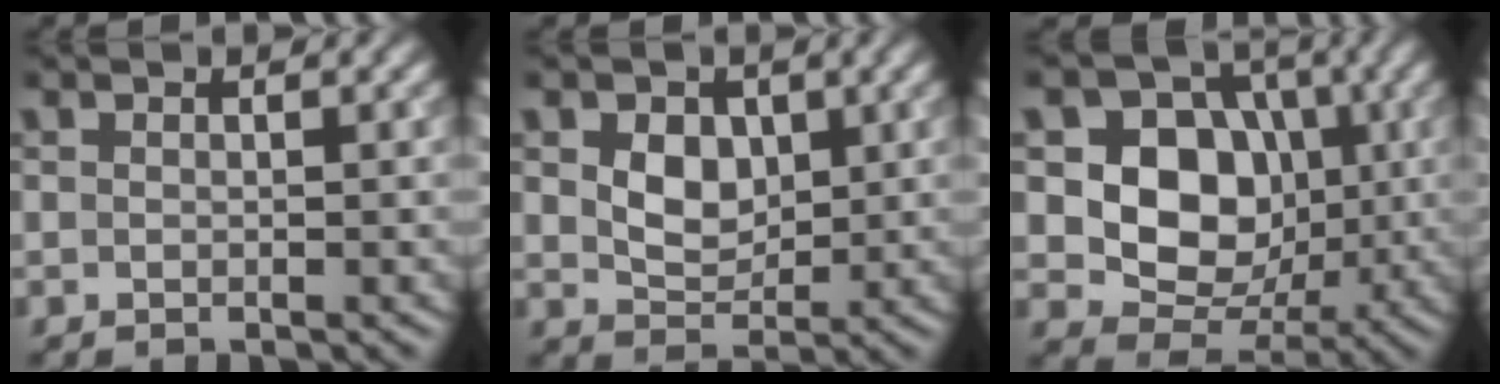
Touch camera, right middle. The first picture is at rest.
{"total": 3.4, "force": [1.0, 2.5, 2.2], "torque": [-0.045, -0.003, 0.013]}
{"total": 8.5, "force": [0.8, 7.0, 4.8], "torque": [-0.074, -0.001, 0.003]}